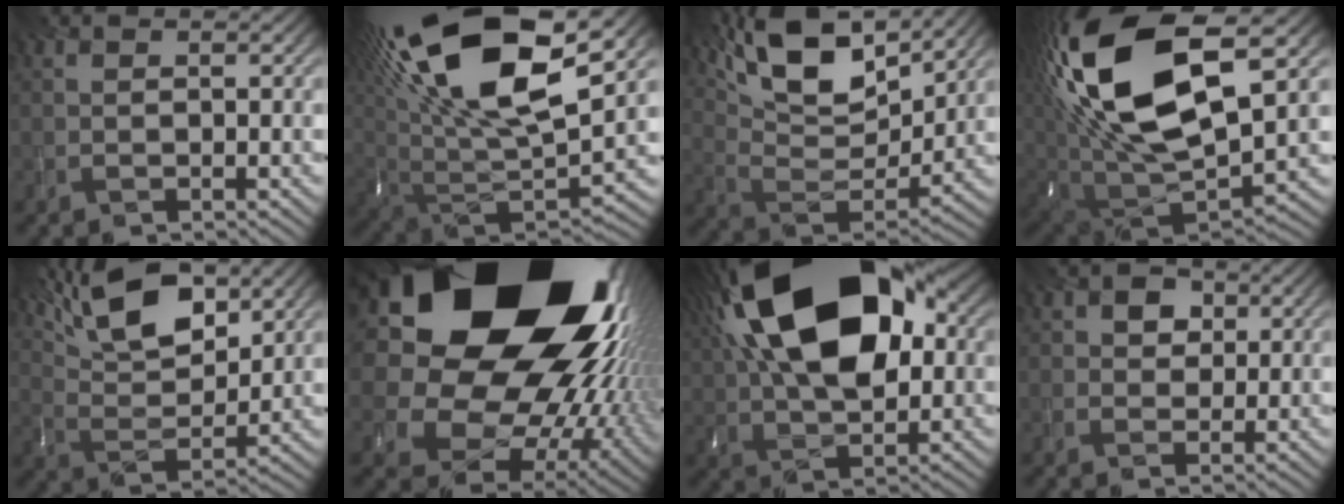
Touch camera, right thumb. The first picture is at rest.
{"total": 20.6, "force": [9.9, 9.2, 15.6], "torque": [-0.338, 0.020, 0.184]}
{"total": 14.4, "force": [9.9, 5.5, 8.9], "torque": [-0.182, 0.001, 0.172]}
{"total": 19.8, "force": [7.4, 10.5, 15.0], "torque": [-0.350, 0.009, 0.149]}
{"total": 14.2, "force": [9.3, 5.5, 9.3], "torque": [-0.181, 0.020, 0.147]}
{"total": 25.1, "force": [9.4, 18.8, 13.7], "torque": [-0.282, -0.023, 0.148]}
{"total": 20.4, "force": [6.2, 11.4, 15.7], "torque": [-0.285, 0.054, 0.082]}
{"total": 2.8, "force": [1.0, 2.3, 1.2], "torque": [-0.024, 0.004, 0.013]}